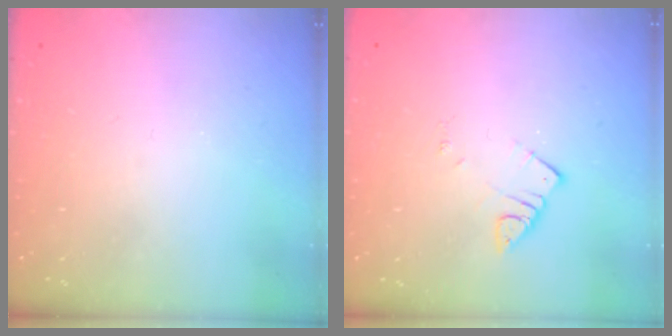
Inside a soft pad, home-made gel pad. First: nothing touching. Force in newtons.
{"total": 2.6, "press": 2.6, "slide": 0.1}